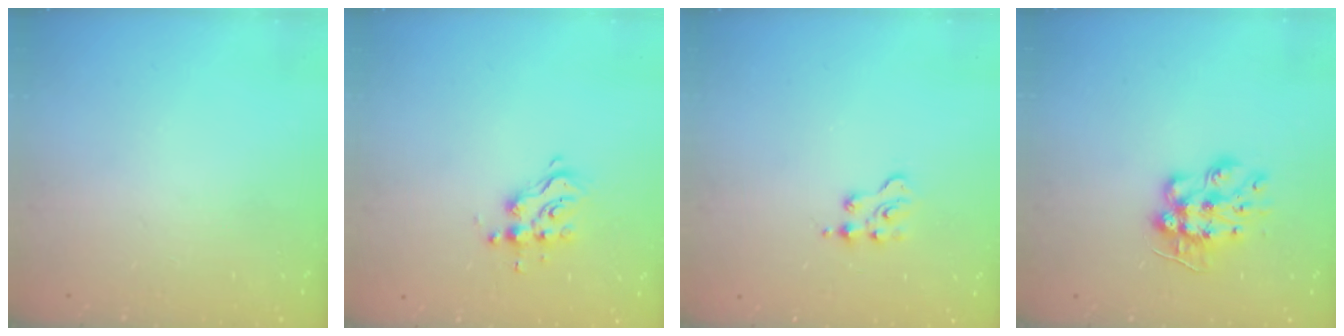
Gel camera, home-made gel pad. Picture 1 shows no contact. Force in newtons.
{"total": 8.4, "press": 8.4, "slide": 0.7}
{"total": 2.4, "press": 2.3, "slide": 0.5}
{"total": 9.9, "press": 9.9, "slide": 0.3}